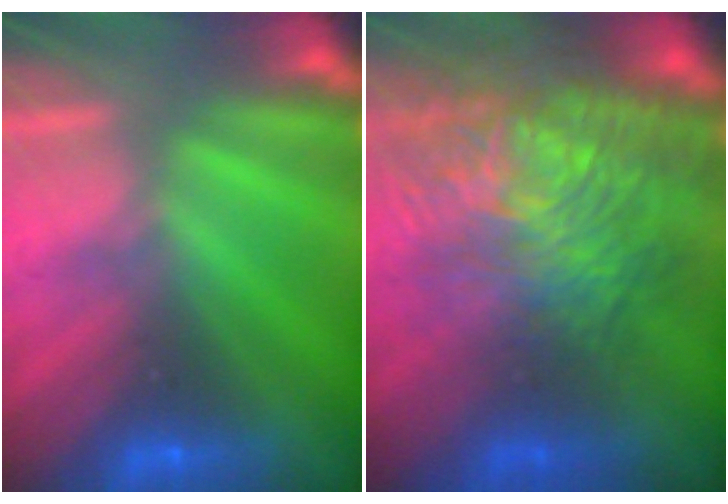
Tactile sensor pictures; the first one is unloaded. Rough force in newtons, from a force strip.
{"total": 7.6}